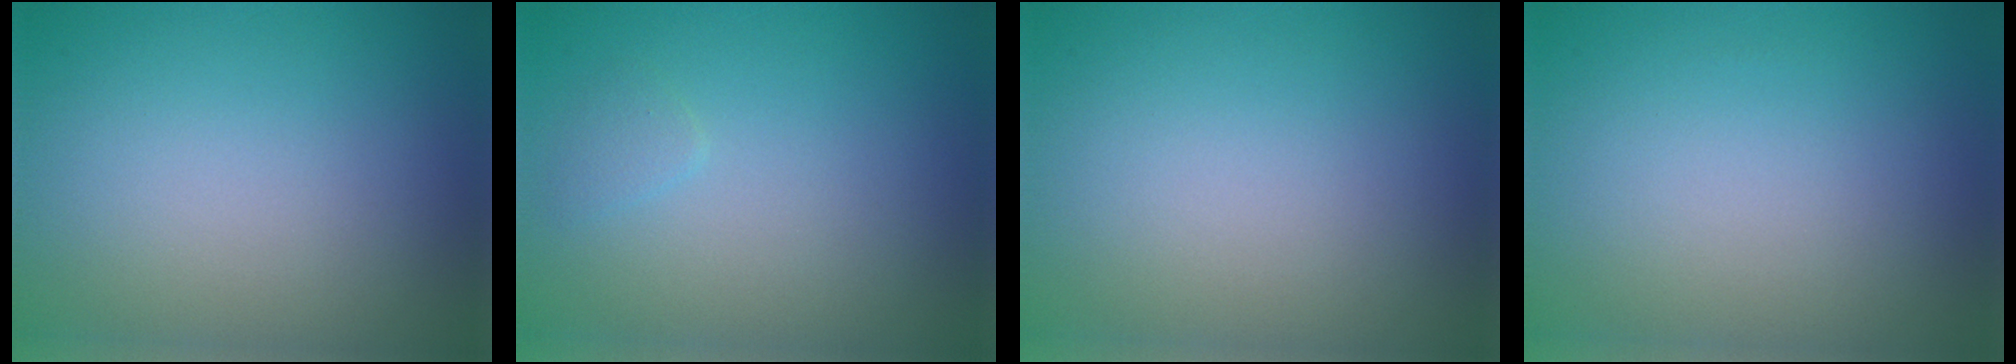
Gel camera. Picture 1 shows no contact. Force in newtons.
{"total": 0.7, "press": 0.7, "slide": 0.1}
{"total": 0.0}
{"total": 0.0}